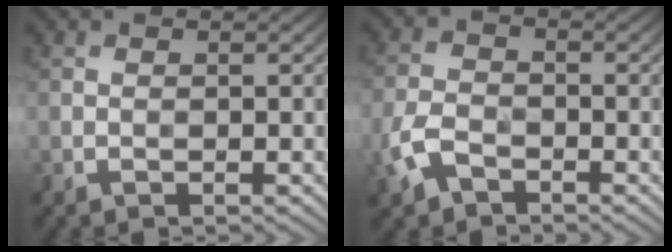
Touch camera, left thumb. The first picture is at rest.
{"total": 4.6, "force": [-2.6, 2.8, 2.7], "torque": [-0.066, -0.004, -0.063]}